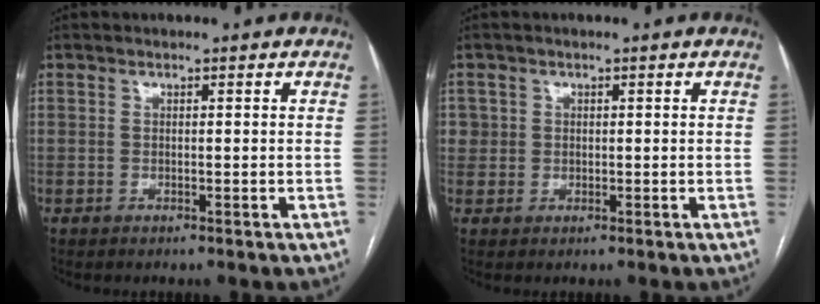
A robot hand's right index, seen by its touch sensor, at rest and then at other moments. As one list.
[{"total": 2.1, "force": [0.4, 2.0, 0.1], "torque": [0.013, 0.006, 0.005]}]